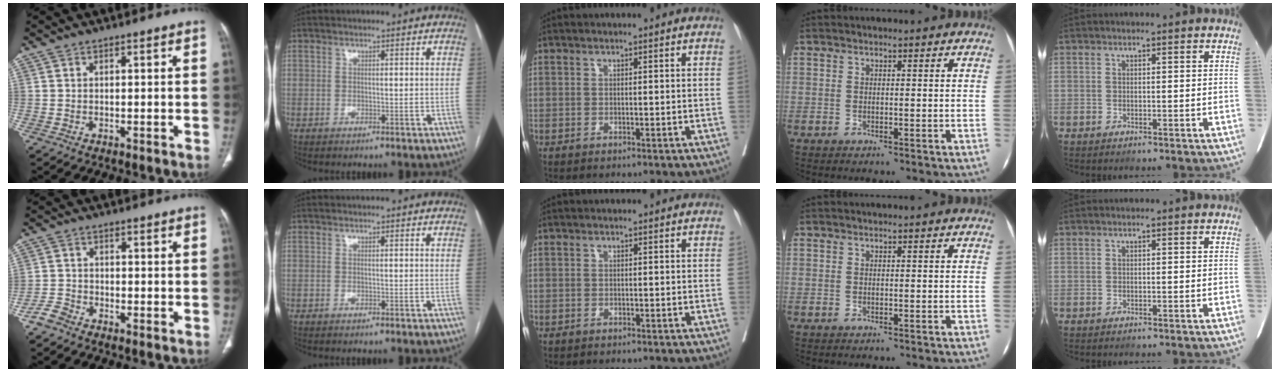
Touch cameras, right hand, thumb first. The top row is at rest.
{"thumb": {"total": 2.5, "force": [-2.2, 1.0, 0.5], "torque": [-0.010, 0.000, -0.051]}}